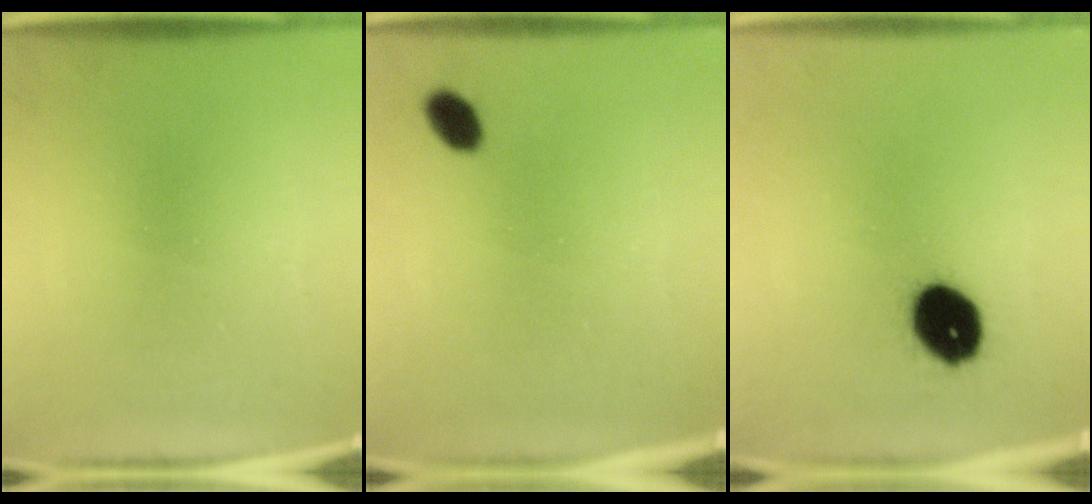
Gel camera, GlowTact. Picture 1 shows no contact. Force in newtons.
{"total": 3.4}
{"total": 8.2}